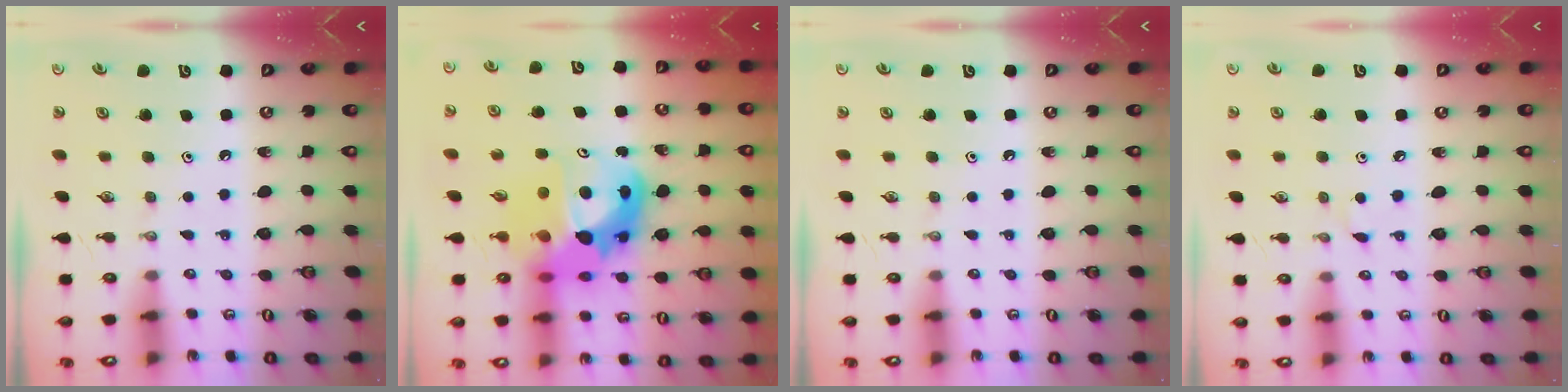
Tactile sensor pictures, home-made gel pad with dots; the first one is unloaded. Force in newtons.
{"total": 17.5, "press": 17.4, "slide": 1.6}
{"total": 0.0}
{"total": 3.3, "press": 3.2, "slide": 0.4}